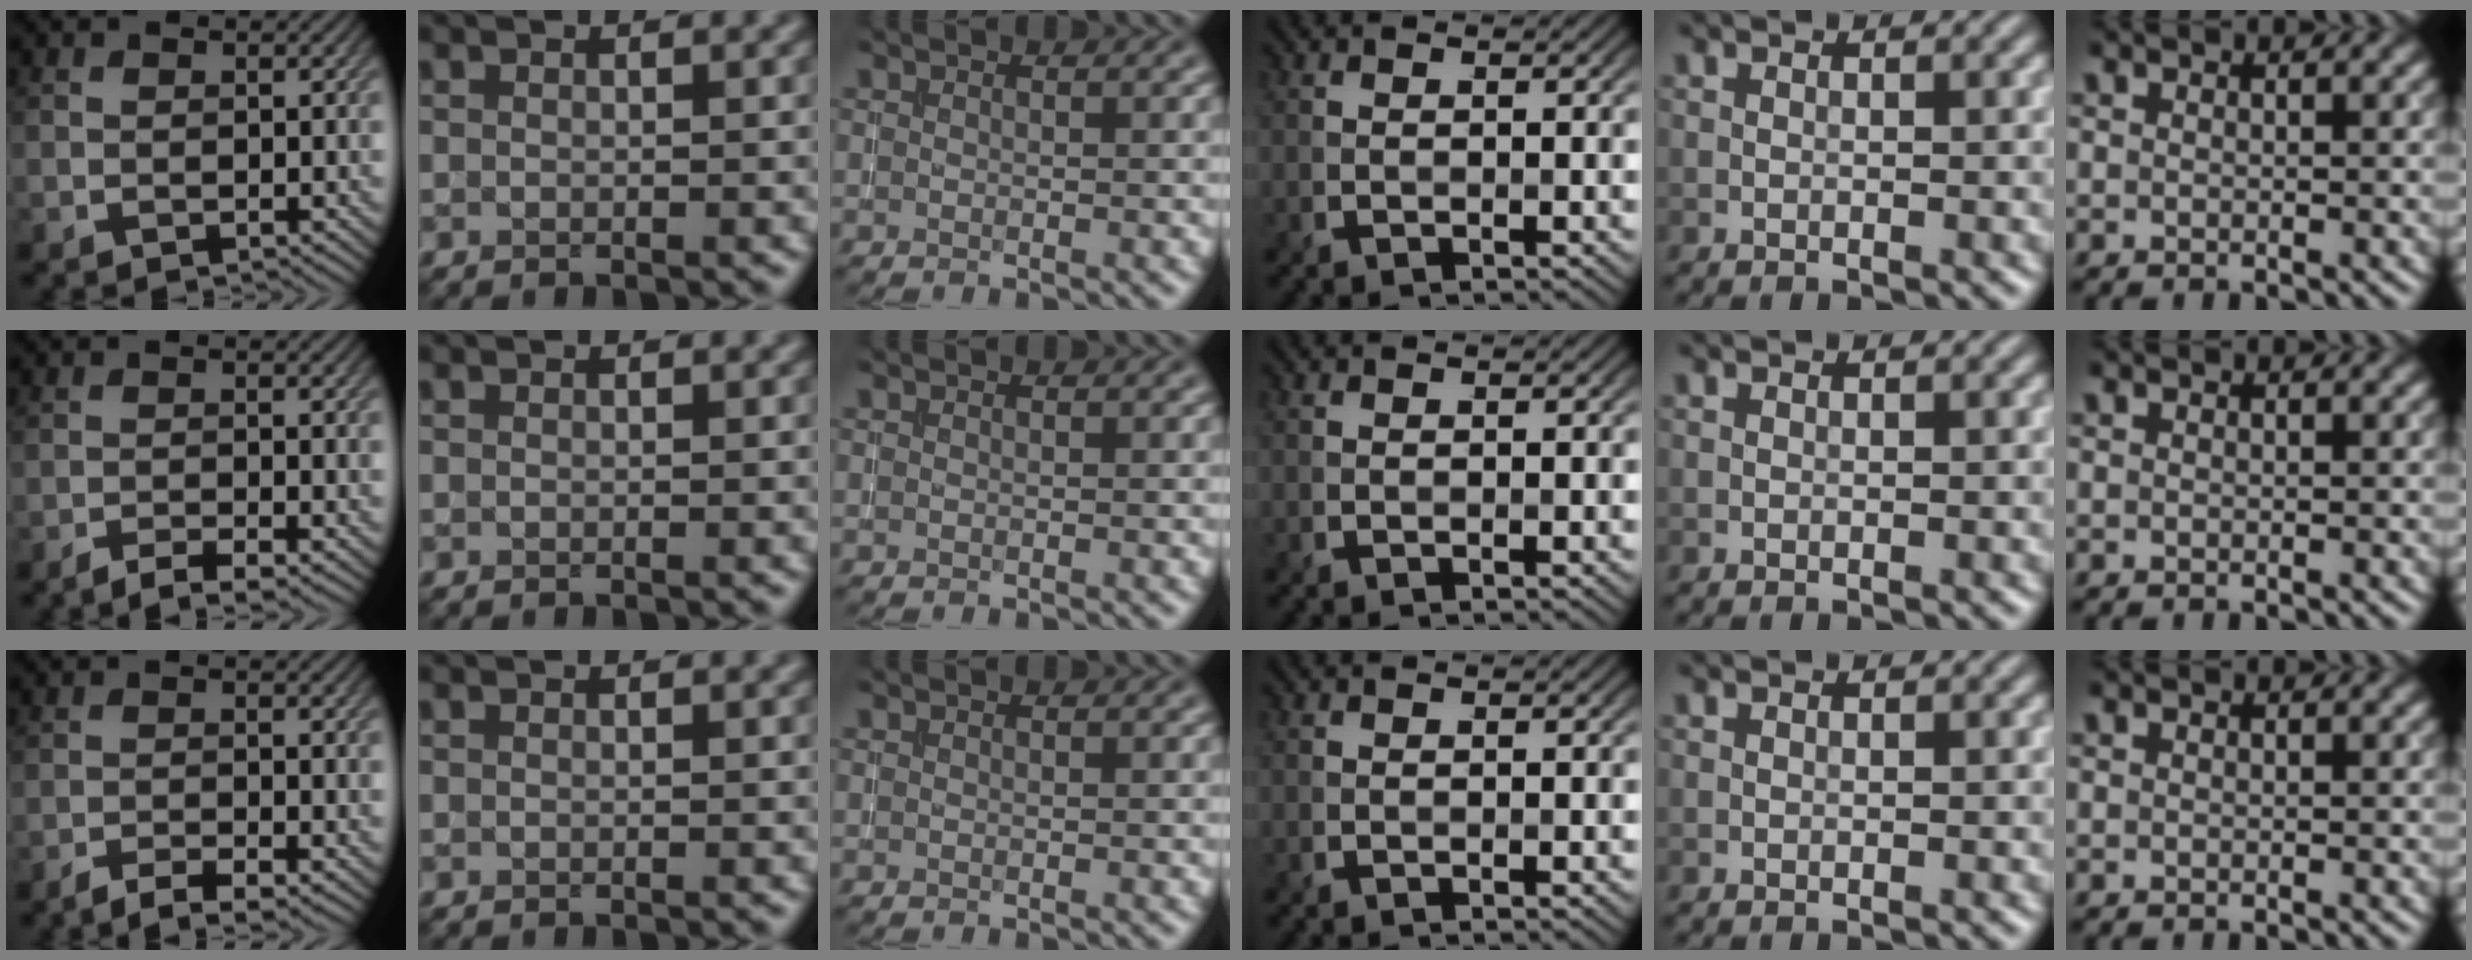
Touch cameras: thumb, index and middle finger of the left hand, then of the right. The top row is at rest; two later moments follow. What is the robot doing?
{"motion": "pour", "object": "almond"}